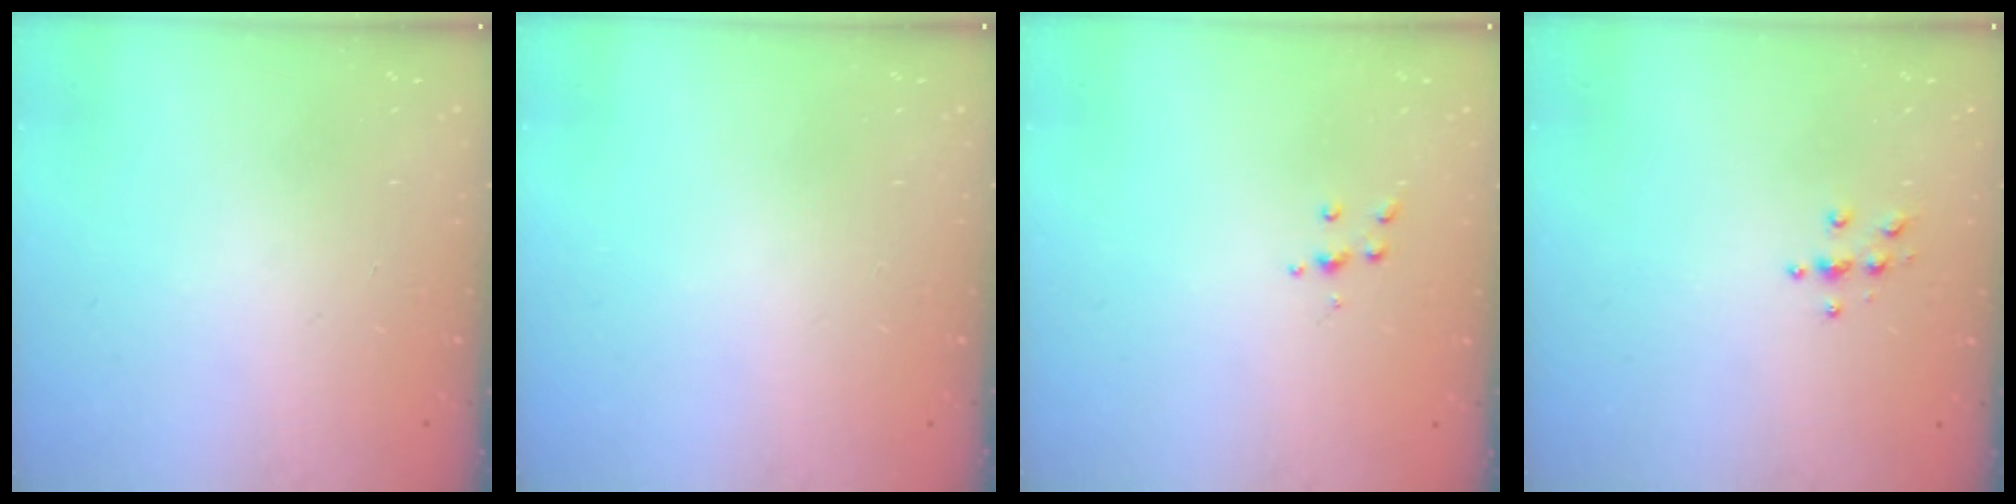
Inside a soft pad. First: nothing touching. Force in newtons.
{"total": 0.0}
{"total": 3.5, "press": 3.5, "slide": 0.3}
{"total": 3.9, "press": 3.9, "slide": 0.4}